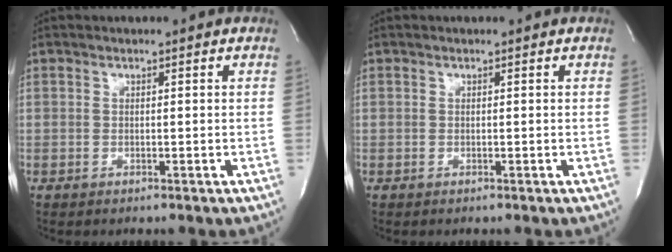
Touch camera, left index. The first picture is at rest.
{"total": 0.0}